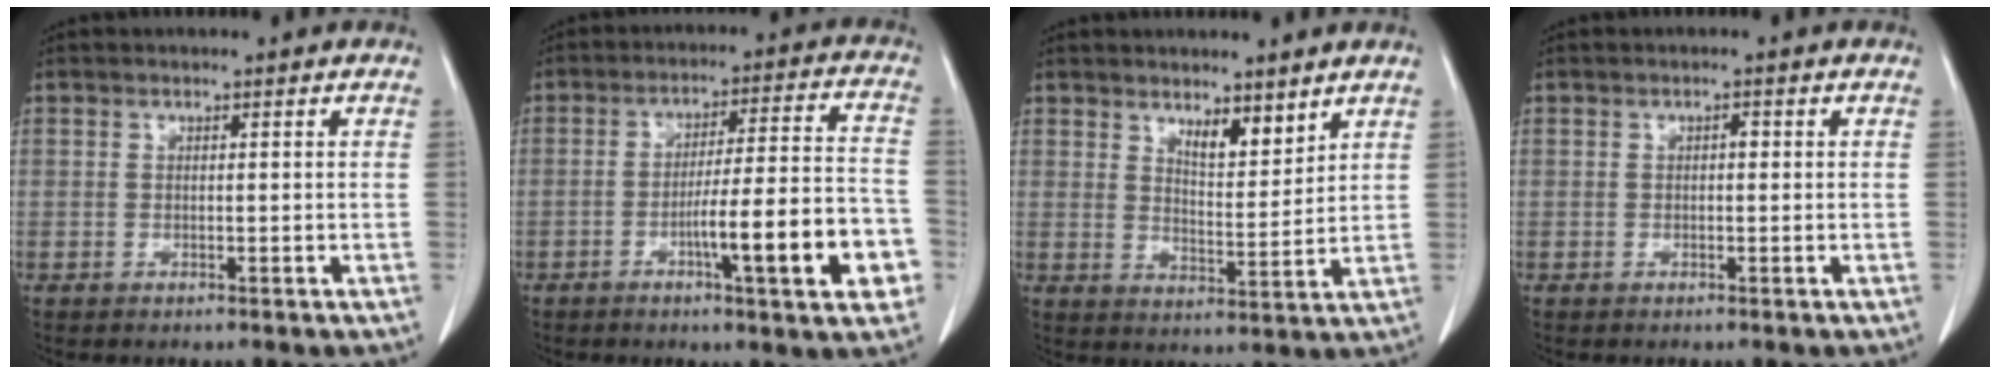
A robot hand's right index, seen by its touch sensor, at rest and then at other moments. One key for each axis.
{"total": 14.4, "fx": -5.2, "fy": 1.4, "fz": 13.4, "tx": -0.188, "ty": 0.013, "tz": -0.071}
{"total": 5.1, "fx": 3.9, "fy": 1.4, "fz": 3.0, "tx": -0.053, "ty": -0.014, "tz": 0.069}
{"total": 0.7, "fx": 0.0, "fy": 0.4, "fz": 0.6, "tx": -0.008, "ty": 0.003, "tz": -0.001}